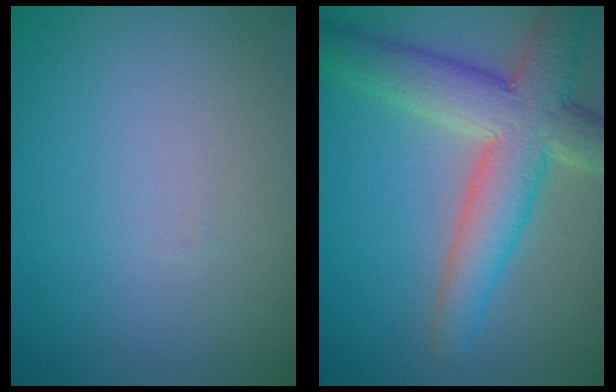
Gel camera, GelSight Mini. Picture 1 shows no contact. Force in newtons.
{"total": 7.9, "press": 7.9, "slide": 0.6}